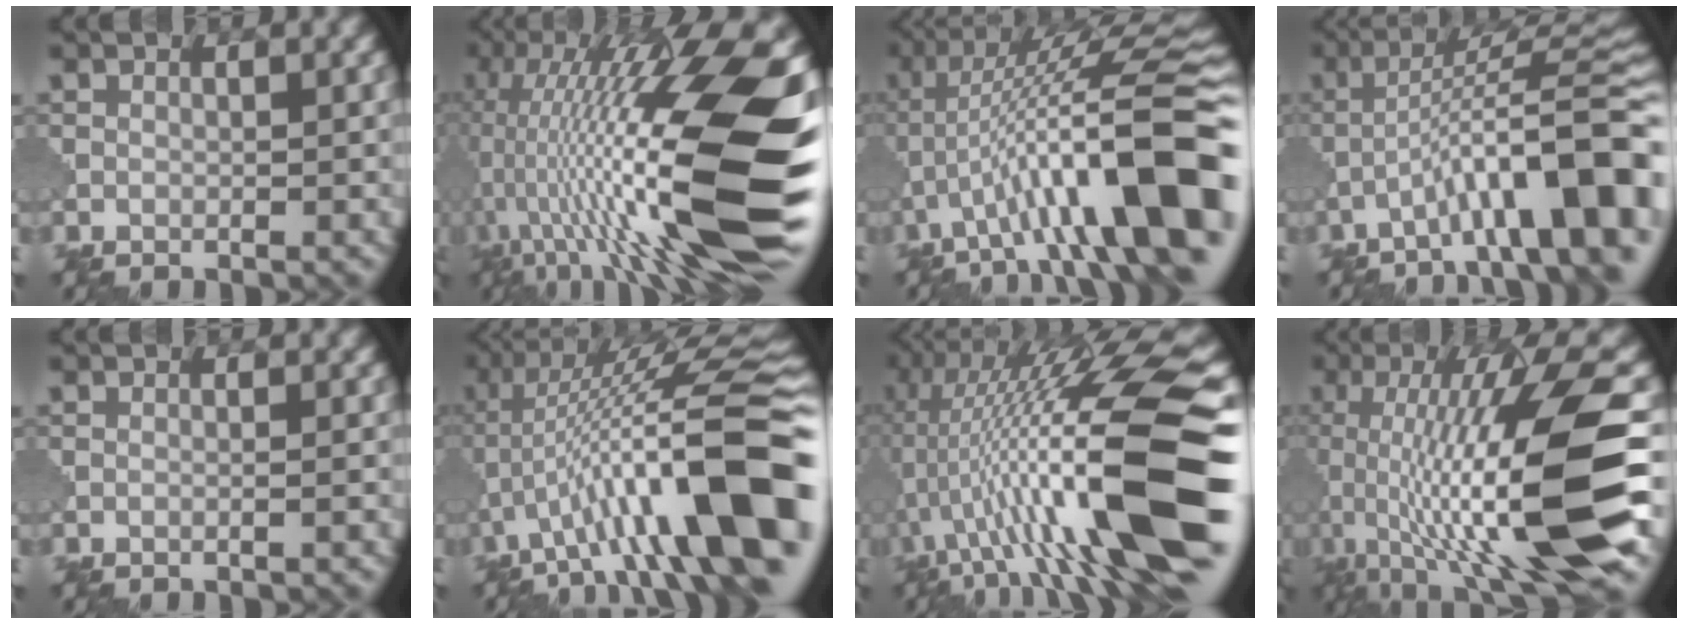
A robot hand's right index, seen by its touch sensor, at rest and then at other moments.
{"total": 18.5, "force": [-0.5, 5.2, 17.7], "torque": [-0.315, 0.033, -0.012]}
{"total": 13.4, "force": [-3.3, 2.8, 12.7], "torque": [-0.196, 0.035, -0.040]}
{"total": 11.7, "force": [-5.1, 2.0, 10.3], "torque": [-0.146, 0.029, -0.068]}
{"total": 0.8, "force": [0.0, 0.5, 0.7], "torque": [0.013, -0.001, -0.013]}
{"total": 14.5, "force": [-2.5, 2.8, 14.0], "torque": [-0.215, 0.041, -0.028]}
{"total": 17.7, "force": [-1.8, 3.3, 17.3], "torque": [-0.300, 0.038, -0.025]}
{"total": 14.5, "force": [-2.4, 3.3, 14.0], "torque": [-0.245, 0.020, -0.026]}